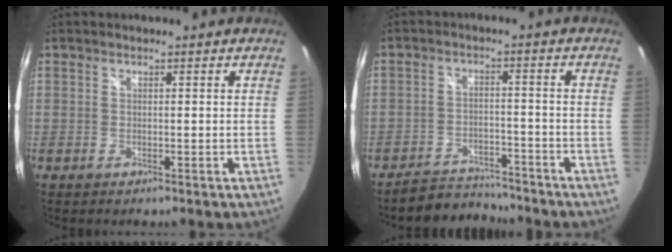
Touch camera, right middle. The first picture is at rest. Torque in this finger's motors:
{"motor_torque": [0.45, -0.66, -0.03, -0.01]}